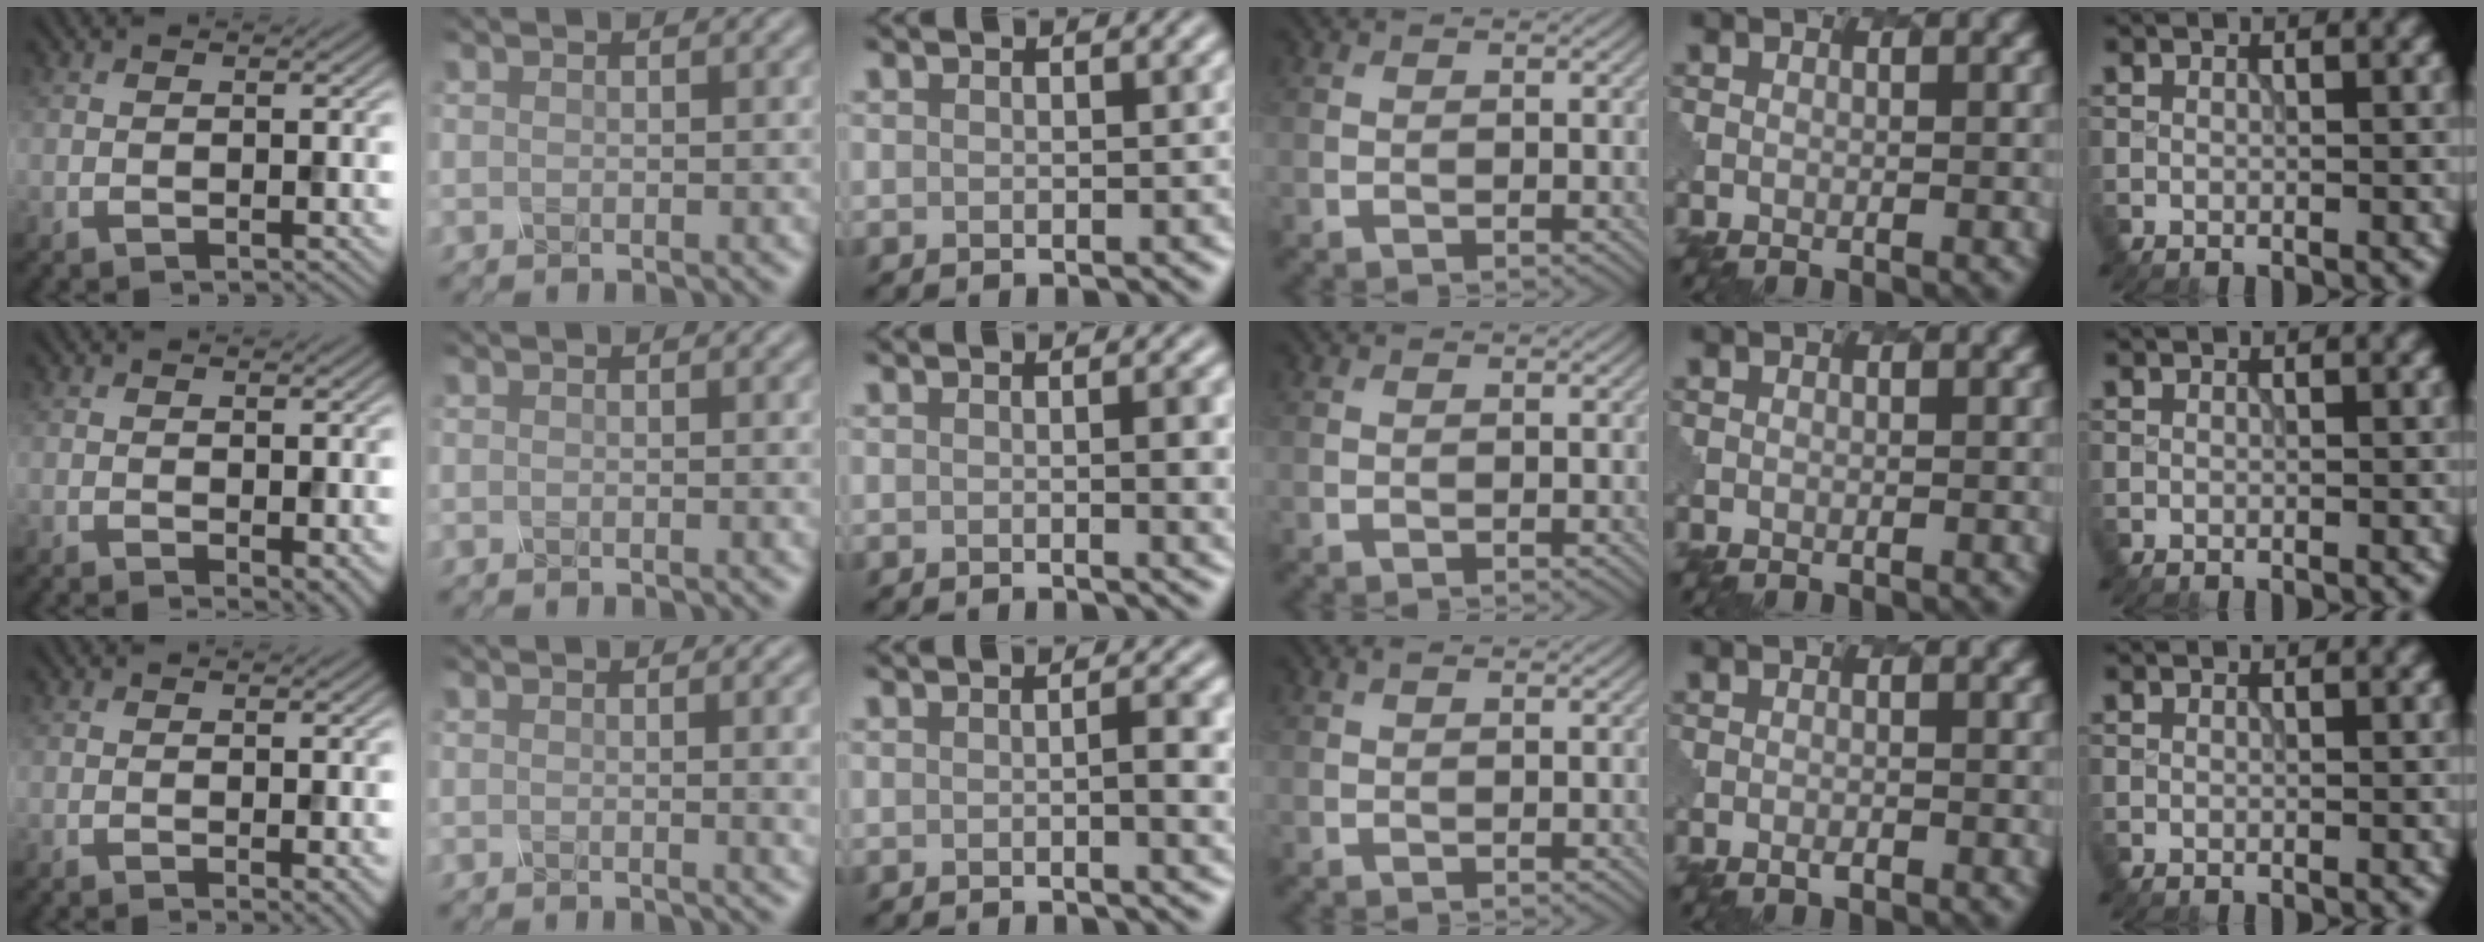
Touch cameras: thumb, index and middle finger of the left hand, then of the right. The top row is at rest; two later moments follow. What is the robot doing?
{"motion": "unscrew", "object": "spray bottle"}